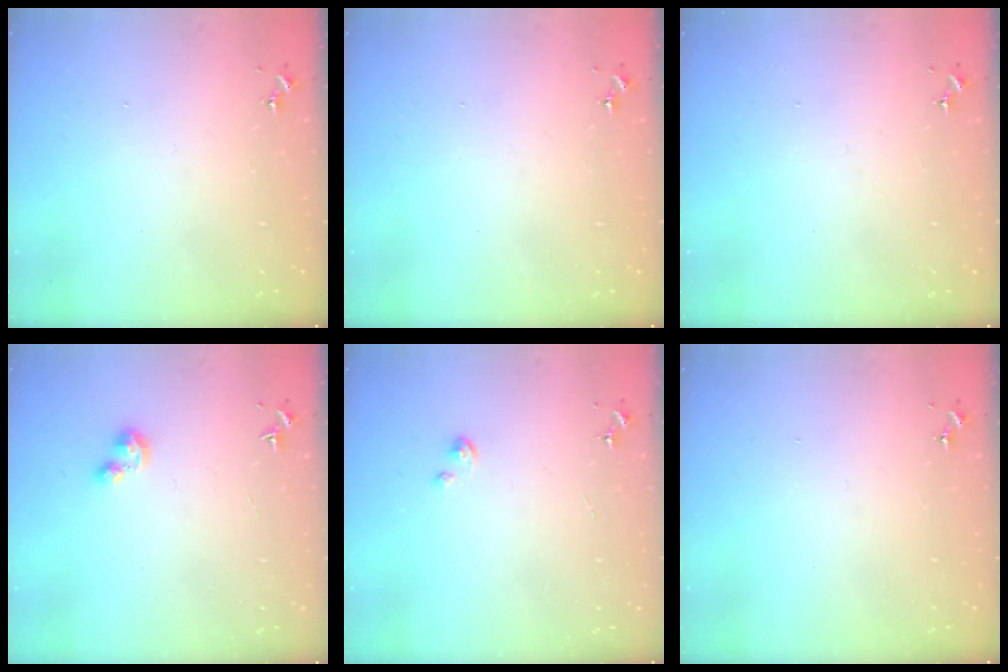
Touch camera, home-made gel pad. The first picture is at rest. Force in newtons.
{"total": 0.0}
{"total": 0.0}
{"total": 3.4, "press": 3.3, "slide": 0.7}
{"total": 1.8, "press": 1.8, "slide": 0.2}
{"total": 0.0}